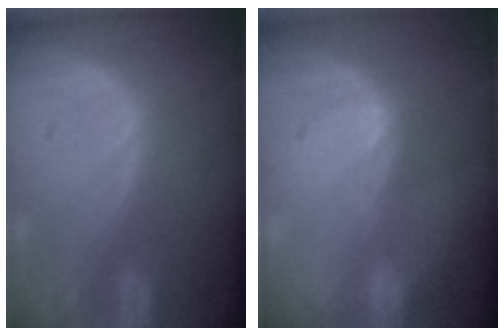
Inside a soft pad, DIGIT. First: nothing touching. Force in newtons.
{"total": 1.0, "press": 0.7, "slide": 0.7}